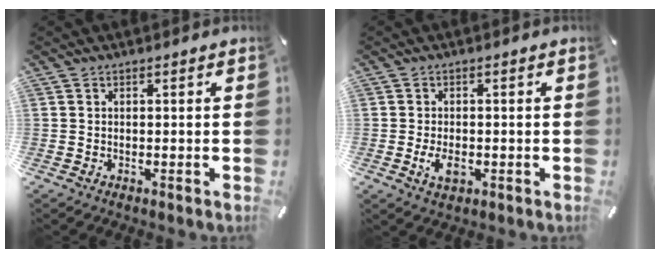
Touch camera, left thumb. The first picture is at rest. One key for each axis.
{"total": 3.8, "fx": -0.9, "fy": 2.2, "fz": 3.0, "tx": -0.074, "ty": -0.004, "tz": -0.019}